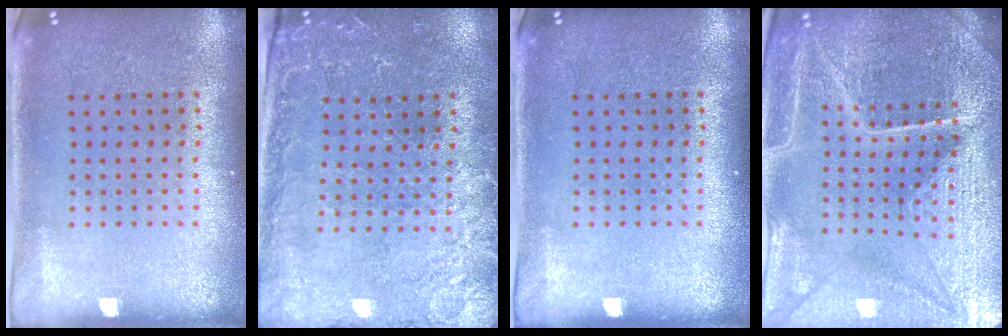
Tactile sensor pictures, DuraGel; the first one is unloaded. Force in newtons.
{"total": 0.6, "press": 0.4, "slide": 0.4}
{"total": 0.0}
{"total": 5.4, "press": 5.0, "slide": 2.0}